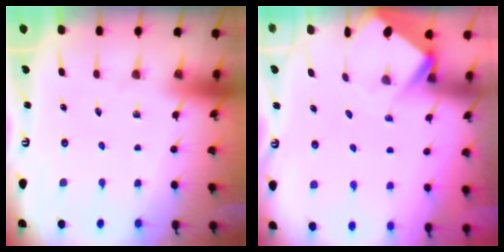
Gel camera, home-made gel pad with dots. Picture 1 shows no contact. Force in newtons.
{"total": 4.5, "press": 4.5, "slide": 0.4}